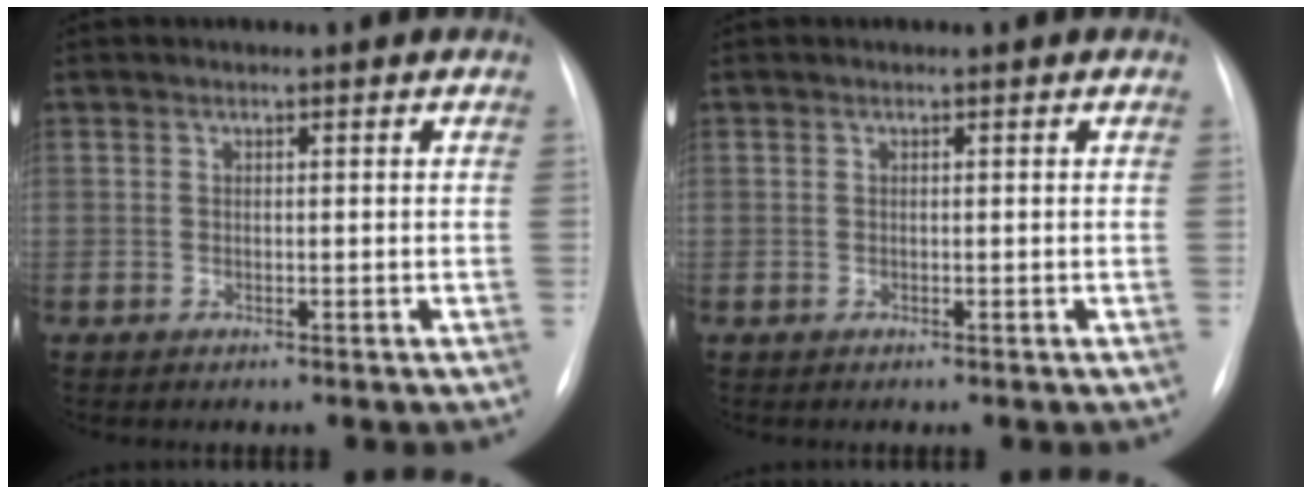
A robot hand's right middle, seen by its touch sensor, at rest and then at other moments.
{"total": 0.0}